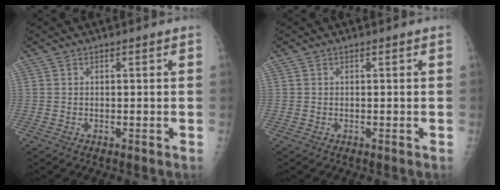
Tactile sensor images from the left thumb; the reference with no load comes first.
{"total": 0.0}